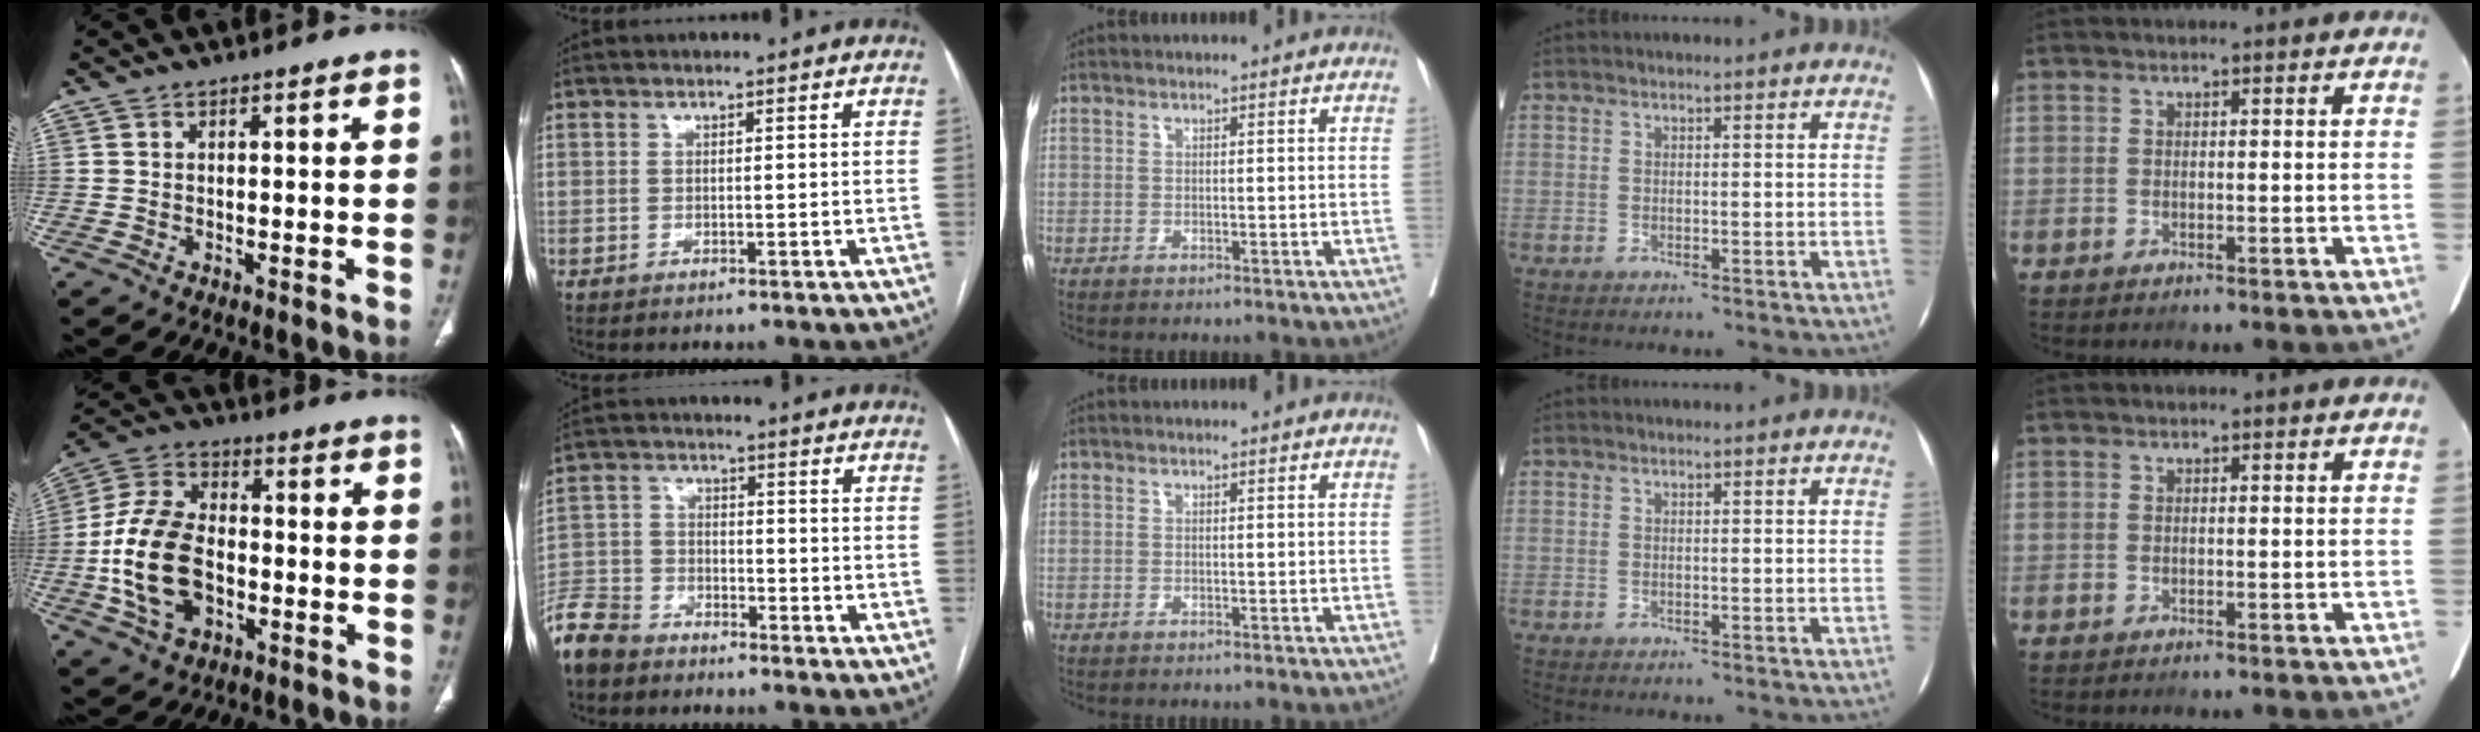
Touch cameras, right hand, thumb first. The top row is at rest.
{"thumb": {"total": 16.0, "force": [-3.4, 10.4, 11.7], "torque": [-0.223, 0.025, -0.060]}, "index": {"total": 9.2, "force": [-7.8, 4.4, 2.3], "torque": [-0.056, -0.006, -0.154]}}